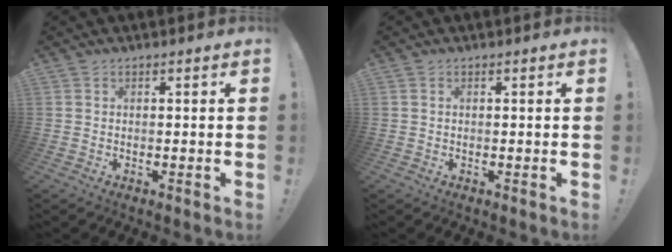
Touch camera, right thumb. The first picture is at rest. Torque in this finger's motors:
{"motor_torque": [0.09, -0.02, -0.10, 0.26, 0.11]}